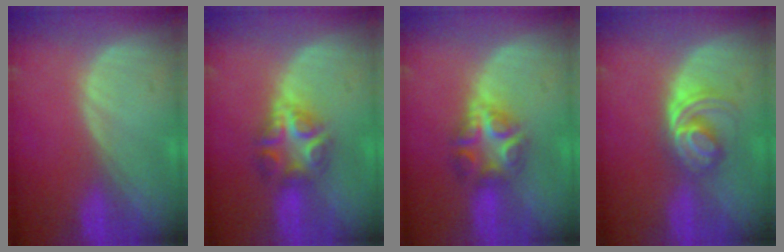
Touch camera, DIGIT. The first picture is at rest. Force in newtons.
{"total": 6.1, "press": 6.1, "slide": 0.9}
{"total": 6.1, "press": 6.1, "slide": 0.9}
{"total": 6.0, "press": 5.2, "slide": 3.1}